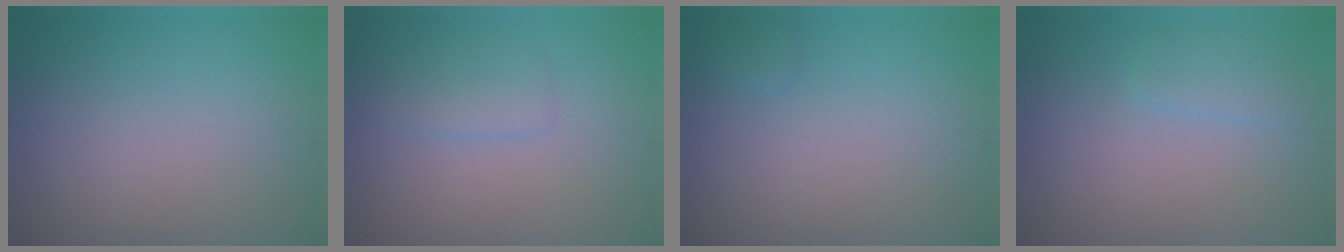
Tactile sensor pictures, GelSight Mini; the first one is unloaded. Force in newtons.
{"total": 1.7, "press": 1.7, "slide": 0.2}
{"total": 0.6, "press": 0.6, "slide": 0.1}
{"total": 1.6, "press": 1.6, "slide": 0.0}